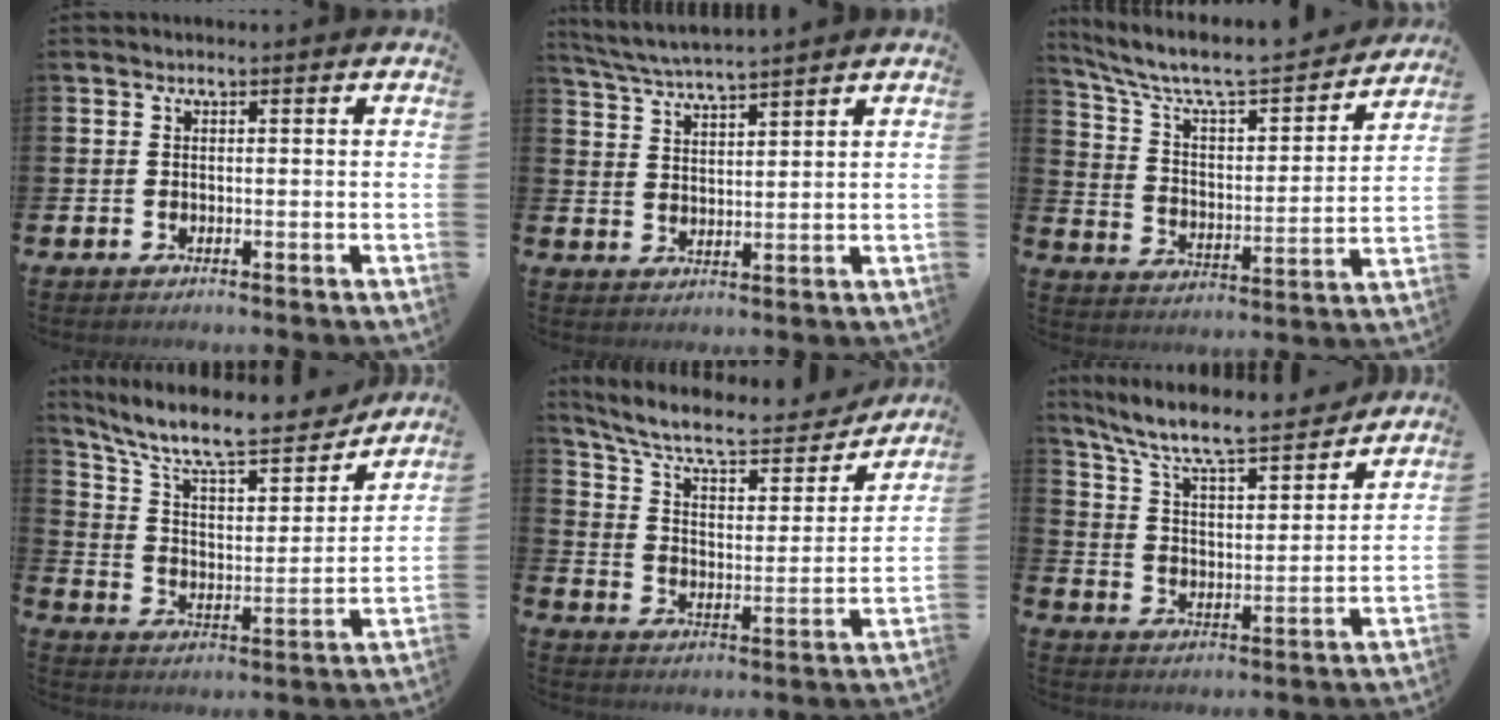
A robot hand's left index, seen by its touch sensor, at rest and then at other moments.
{"total": 4.6, "force": [4.5, -0.3, 0.9], "torque": [-0.035, -0.023, 0.079]}
{"total": 8.1, "force": [7.2, 2.0, 3.3], "torque": [-0.100, -0.052, 0.117]}
{"total": 10.5, "force": [9.4, 2.4, 4.1], "torque": [-0.108, -0.068, 0.157]}
{"total": 9.6, "force": [8.4, 2.5, 3.9], "torque": [-0.108, -0.053, 0.140]}
{"total": 8.8, "force": [8.1, 1.2, 3.4], "torque": [-0.096, -0.062, 0.134]}